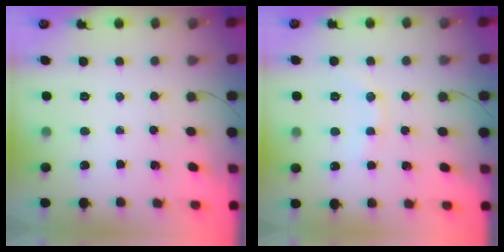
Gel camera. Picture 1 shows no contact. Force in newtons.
{"total": 6.1, "press": 6.0, "slide": 1.1}